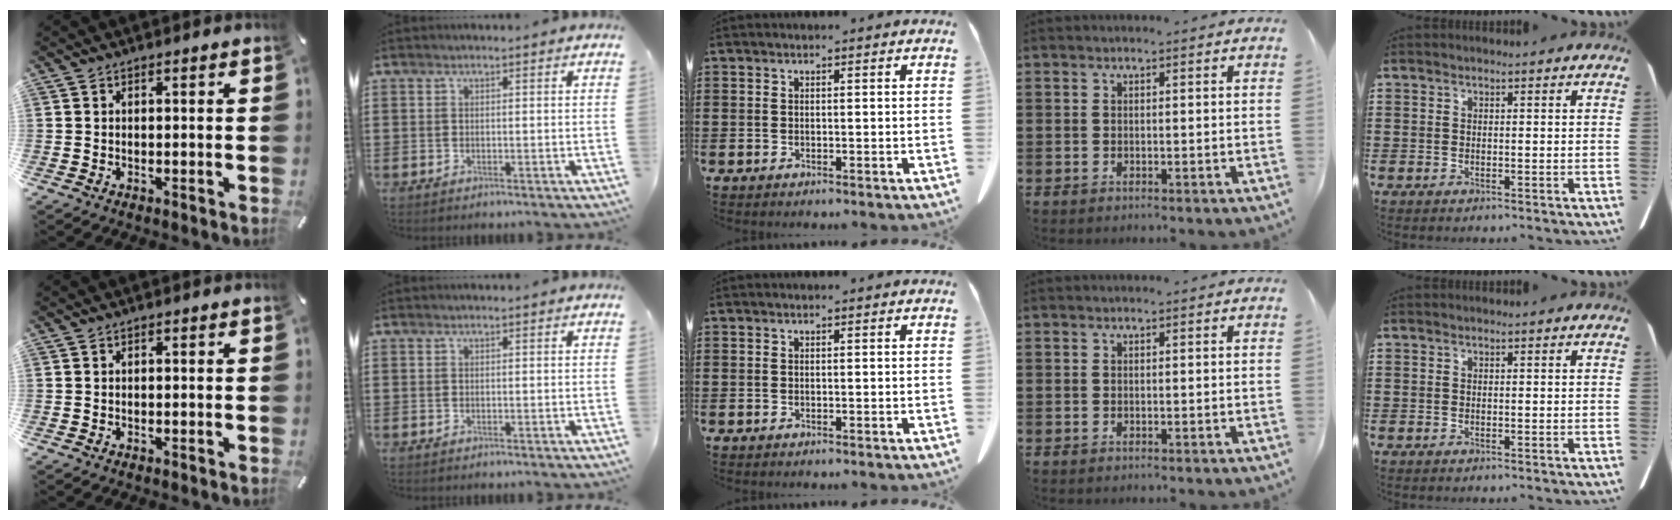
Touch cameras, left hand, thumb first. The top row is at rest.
{}